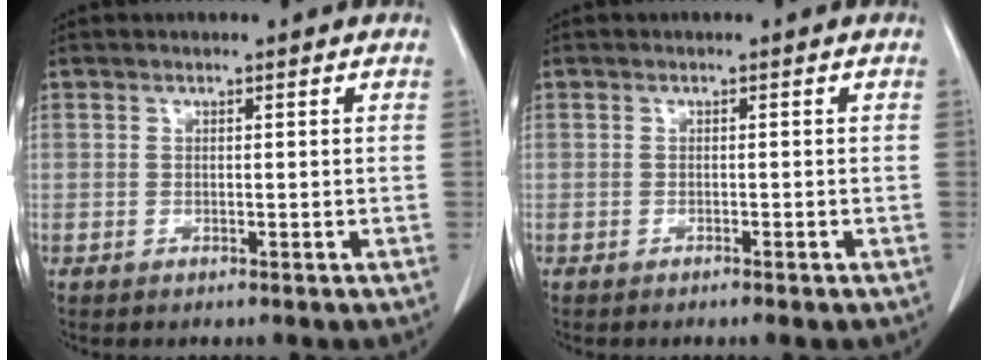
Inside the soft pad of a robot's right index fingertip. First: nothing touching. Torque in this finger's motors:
{"motor_torque": [-0.01, 0.02, -0.01, 0.00]}